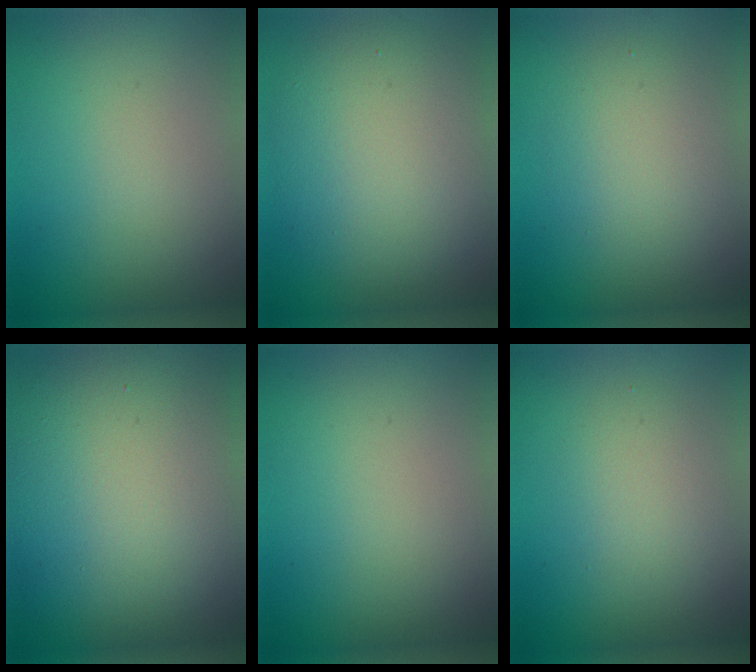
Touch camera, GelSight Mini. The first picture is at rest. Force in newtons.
{"total": 8.5, "press": 8.4, "slide": 0.9}
{"total": 3.6, "press": 3.6, "slide": 0.4}
{"total": 15.7, "press": 15.7, "slide": 0.9}
{"total": 0.0}
{"total": 2.4, "press": 2.4, "slide": 0.0}